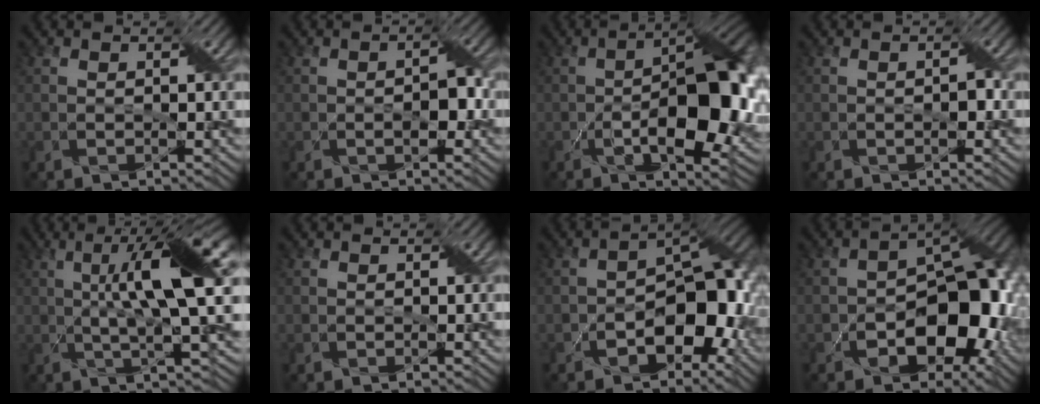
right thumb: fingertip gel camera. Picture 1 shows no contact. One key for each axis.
{"total": 2.7, "fx": -0.7, "fy": 1.4, "fz": 2.2, "tx": -0.033, "ty": 0.000, "tz": -0.011}
{"total": 15.4, "fx": -2.3, "fy": 6.9, "fz": 13.5, "tx": -0.197, "ty": -0.013, "tz": -0.033}
{"total": 1.0, "fx": -0.3, "fy": 0.5, "fz": 0.8, "tx": -0.013, "ty": 0.001, "tz": -0.005}
{"total": 12.1, "fx": 2.3, "fy": 2.5, "fz": 11.6, "tx": -0.192, "ty": 0.008, "tz": 0.035}
{"total": 0.0}
{"total": 9.7, "fx": -3.6, "fy": 5.7, "fz": 7.0, "tx": -0.093, "ty": -0.003, "tz": -0.064}
{"total": 11.4, "fx": -3.6, "fy": 7.1, "fz": 8.2, "tx": -0.110, "ty": -0.013, "tz": -0.058}